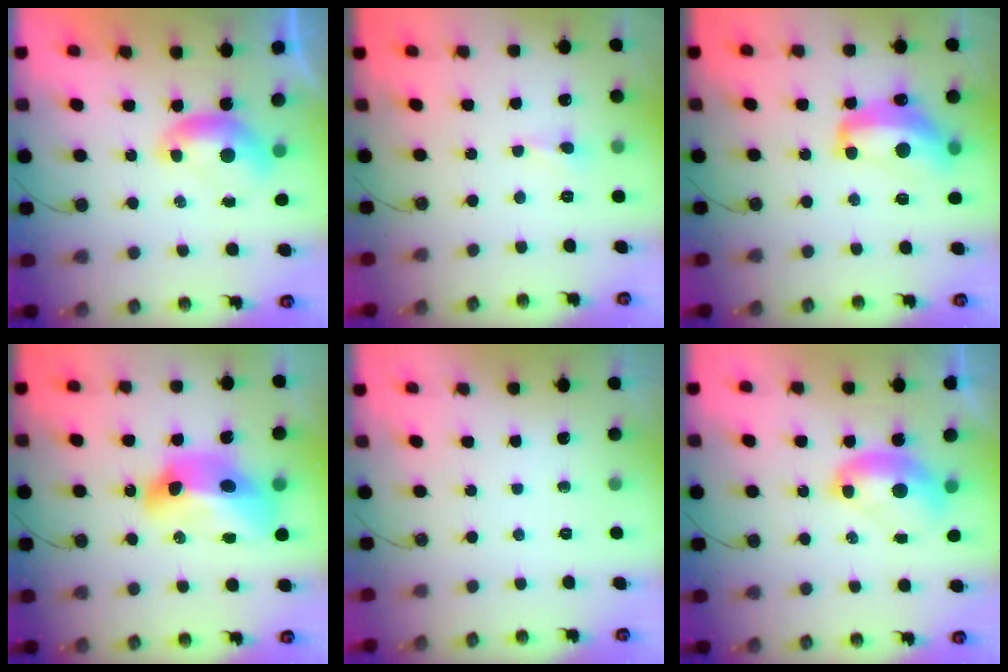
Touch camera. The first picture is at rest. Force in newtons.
{"total": 1.8, "press": 1.6, "slide": 0.7}
{"total": 8.8, "press": 8.8, "slide": 0.8}
{"total": 14.0, "press": 14.0, "slide": 1.2}
{"total": 0.0}
{"total": 3.2, "press": 3.2, "slide": 0.2}